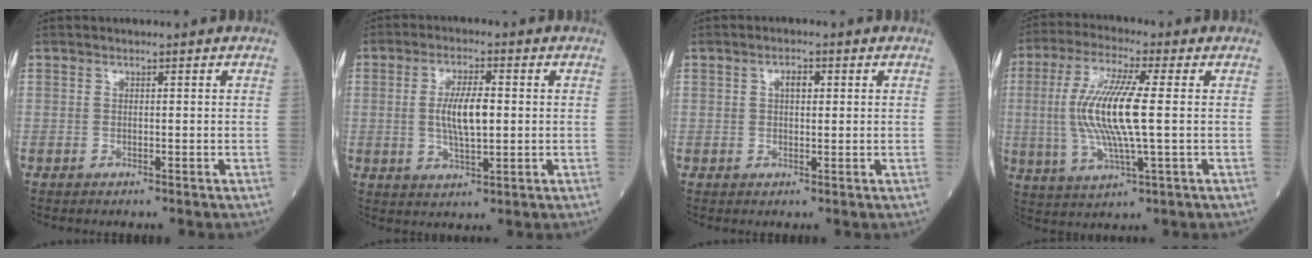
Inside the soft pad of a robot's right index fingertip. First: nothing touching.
{"total": 6.9, "force": [0.3, 1.8, 6.7], "torque": [-0.133, 0.001, 0.008]}
{"total": 2.2, "force": [0.7, 1.0, 1.8], "torque": [-0.034, 0.003, 0.011]}
{"total": 12.6, "force": [0.4, 1.5, 12.5], "torque": [-0.270, -0.001, 0.007]}